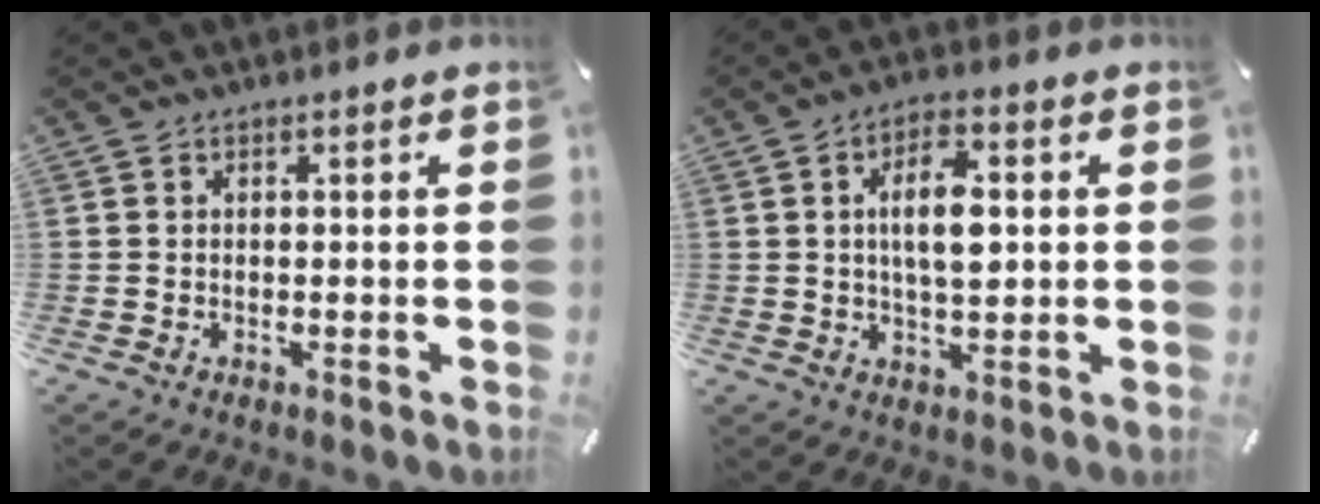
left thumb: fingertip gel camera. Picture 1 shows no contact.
{"total": 9.2, "force": [1.4, 4.3, 8.0], "torque": [-0.145, -0.001, 0.015]}